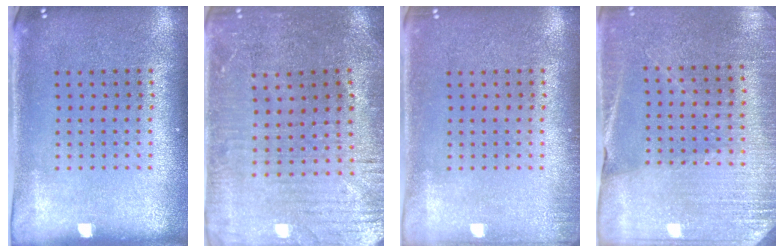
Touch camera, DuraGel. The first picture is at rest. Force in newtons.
{"total": 1.1, "press": 1.0, "slide": 0.4}
{"total": 0.9, "press": 0.9, "slide": 0.2}
{"total": 2.7, "press": 2.6, "slide": 0.3}